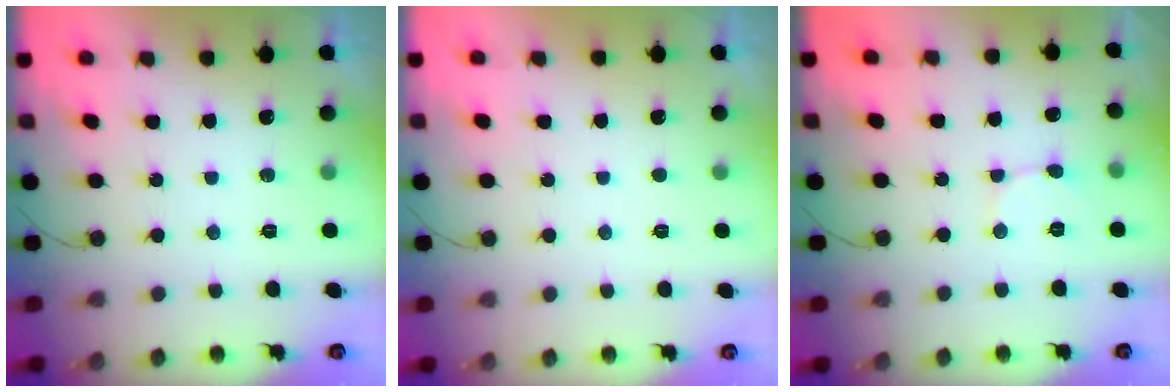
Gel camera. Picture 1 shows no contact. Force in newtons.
{"total": 1.7, "press": 1.6, "slide": 0.2}
{"total": 2.4, "press": 2.4, "slide": 0.3}